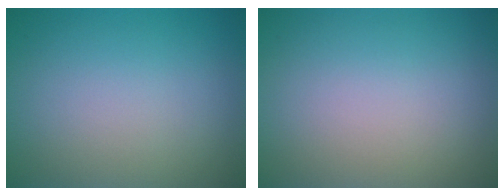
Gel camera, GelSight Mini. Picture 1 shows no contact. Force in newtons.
{"total": 0.0}